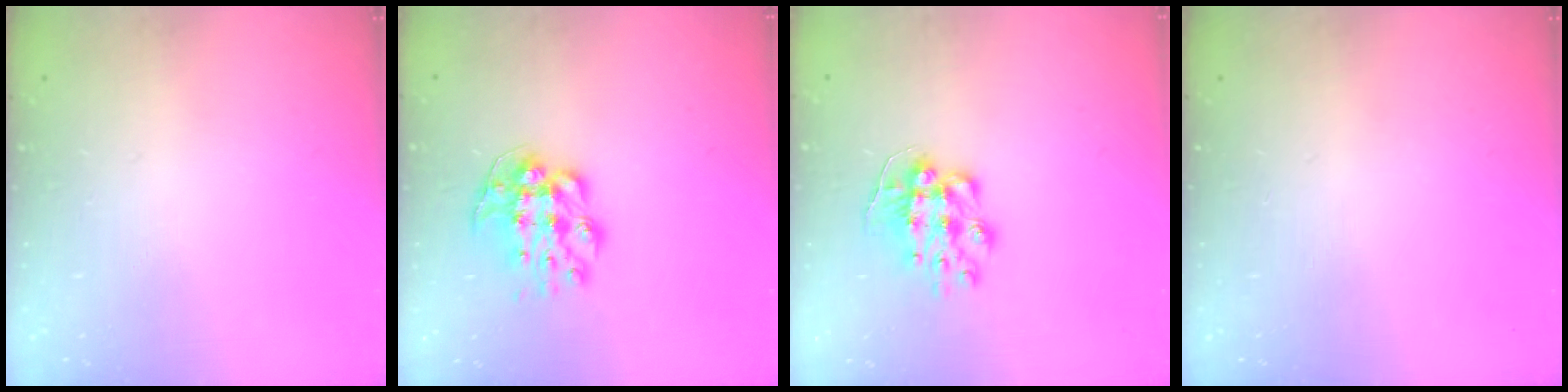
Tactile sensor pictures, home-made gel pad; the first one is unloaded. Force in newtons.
{"total": 11.0, "press": 10.9, "slide": 0.8}
{"total": 9.9, "press": 9.9, "slide": 0.4}
{"total": 0.0}